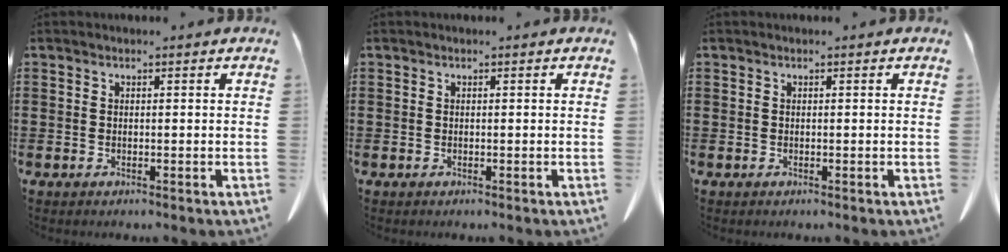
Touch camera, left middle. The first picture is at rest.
{"total": 0.0}
{"total": 0.0}